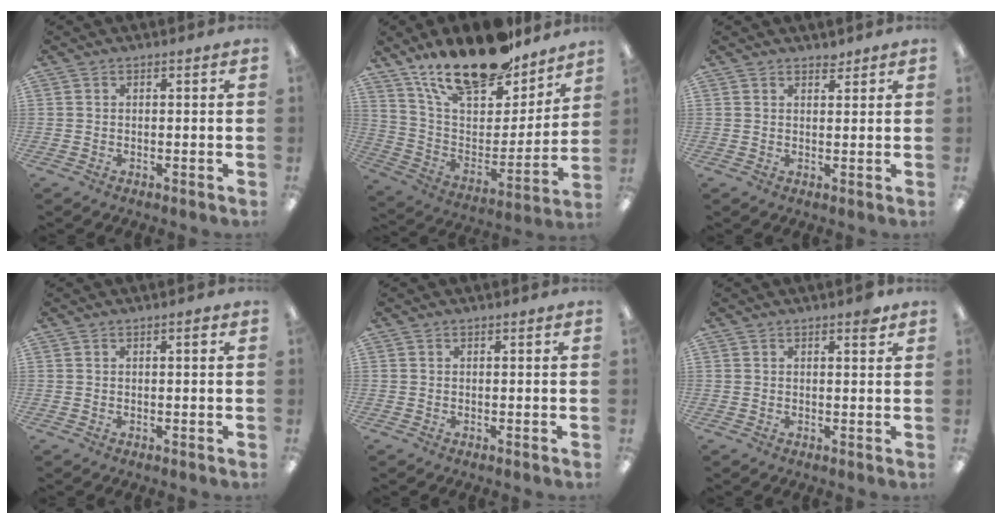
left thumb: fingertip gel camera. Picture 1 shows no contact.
{"total": 22.6, "force": [18.1, 8.0, 11.0], "torque": [-0.188, -0.113, 0.315]}
{"total": 1.6, "force": [1.5, 0.5, 0.2], "torque": [0.004, -0.005, 0.028]}
{"total": 1.1, "force": [0.6, 0.2, 0.9], "torque": [-0.011, 0.000, 0.008]}
{"total": 0.0}
{"total": 2.2, "force": [1.6, 0.6, 1.4], "torque": [-0.015, -0.005, 0.025]}